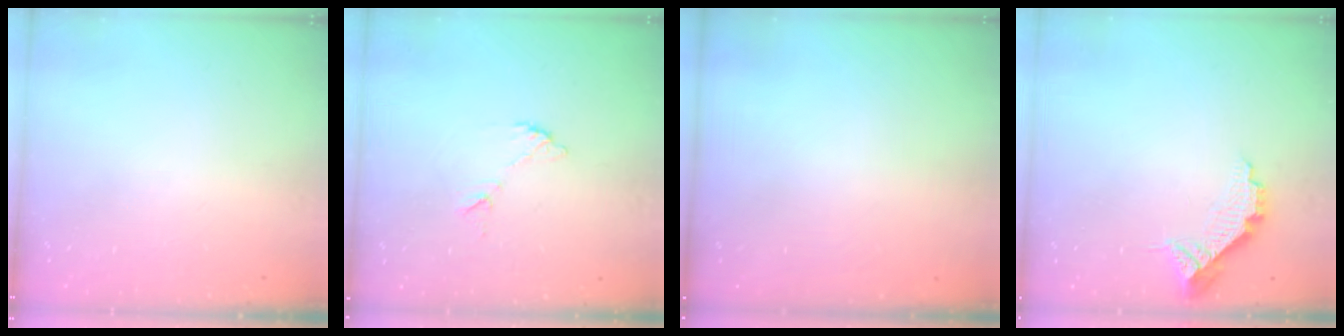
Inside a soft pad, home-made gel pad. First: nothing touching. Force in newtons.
{"total": 7.2, "press": 7.2, "slide": 0.2}
{"total": 2.9, "press": 2.9, "slide": 0.1}
{"total": 8.7, "press": 8.7, "slide": 0.4}